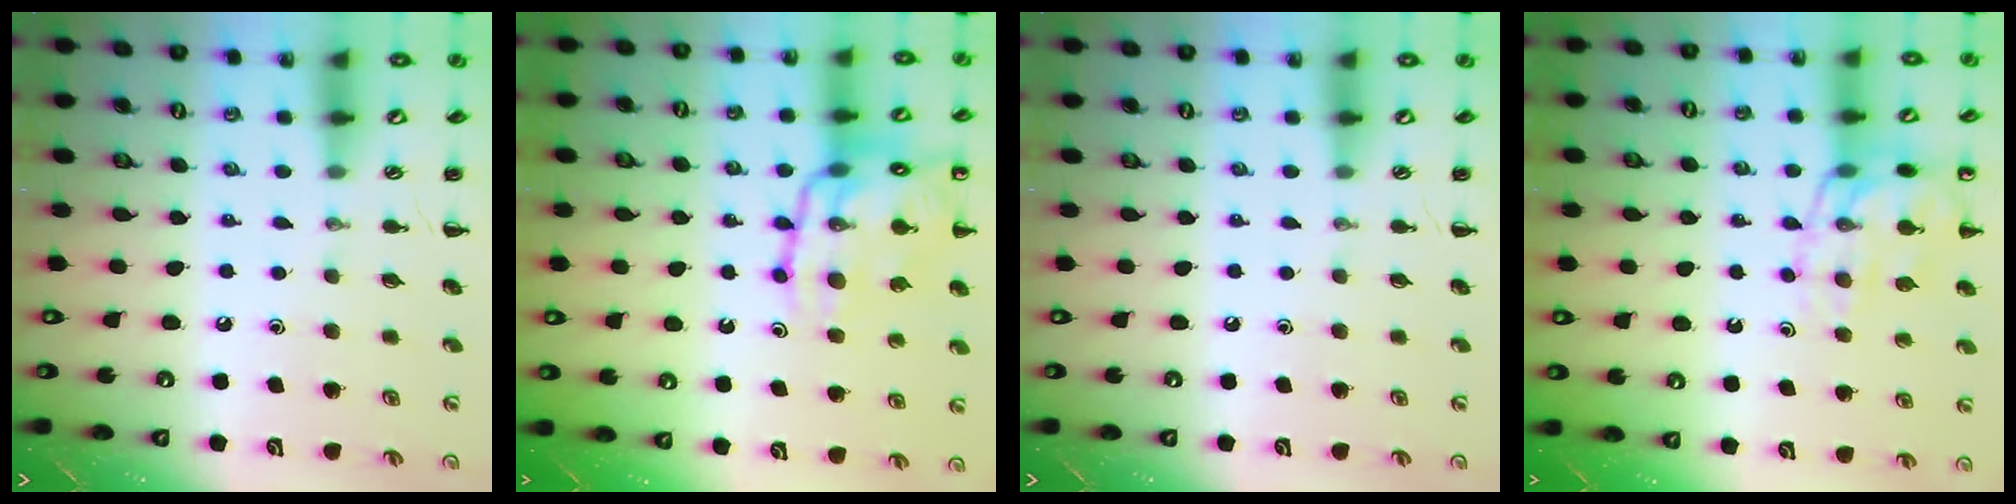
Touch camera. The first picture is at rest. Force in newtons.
{"total": 17.5, "press": 17.3, "slide": 2.6}
{"total": 0.0}
{"total": 13.4, "press": 13.3, "slide": 2.1}